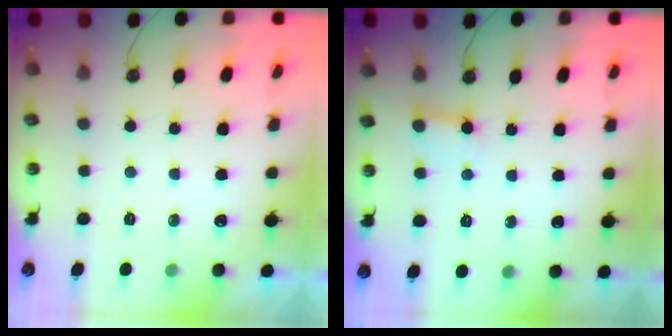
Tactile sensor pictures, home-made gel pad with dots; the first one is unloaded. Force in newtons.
{"total": 3.7, "press": 3.7, "slide": 0.5}